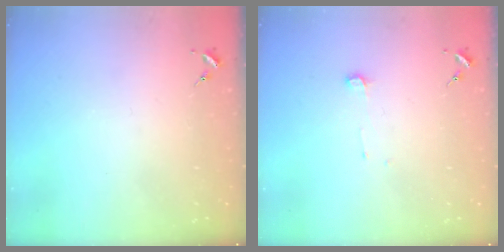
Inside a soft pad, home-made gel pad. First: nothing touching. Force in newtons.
{"total": 3.6, "press": 3.6, "slide": 0.4}